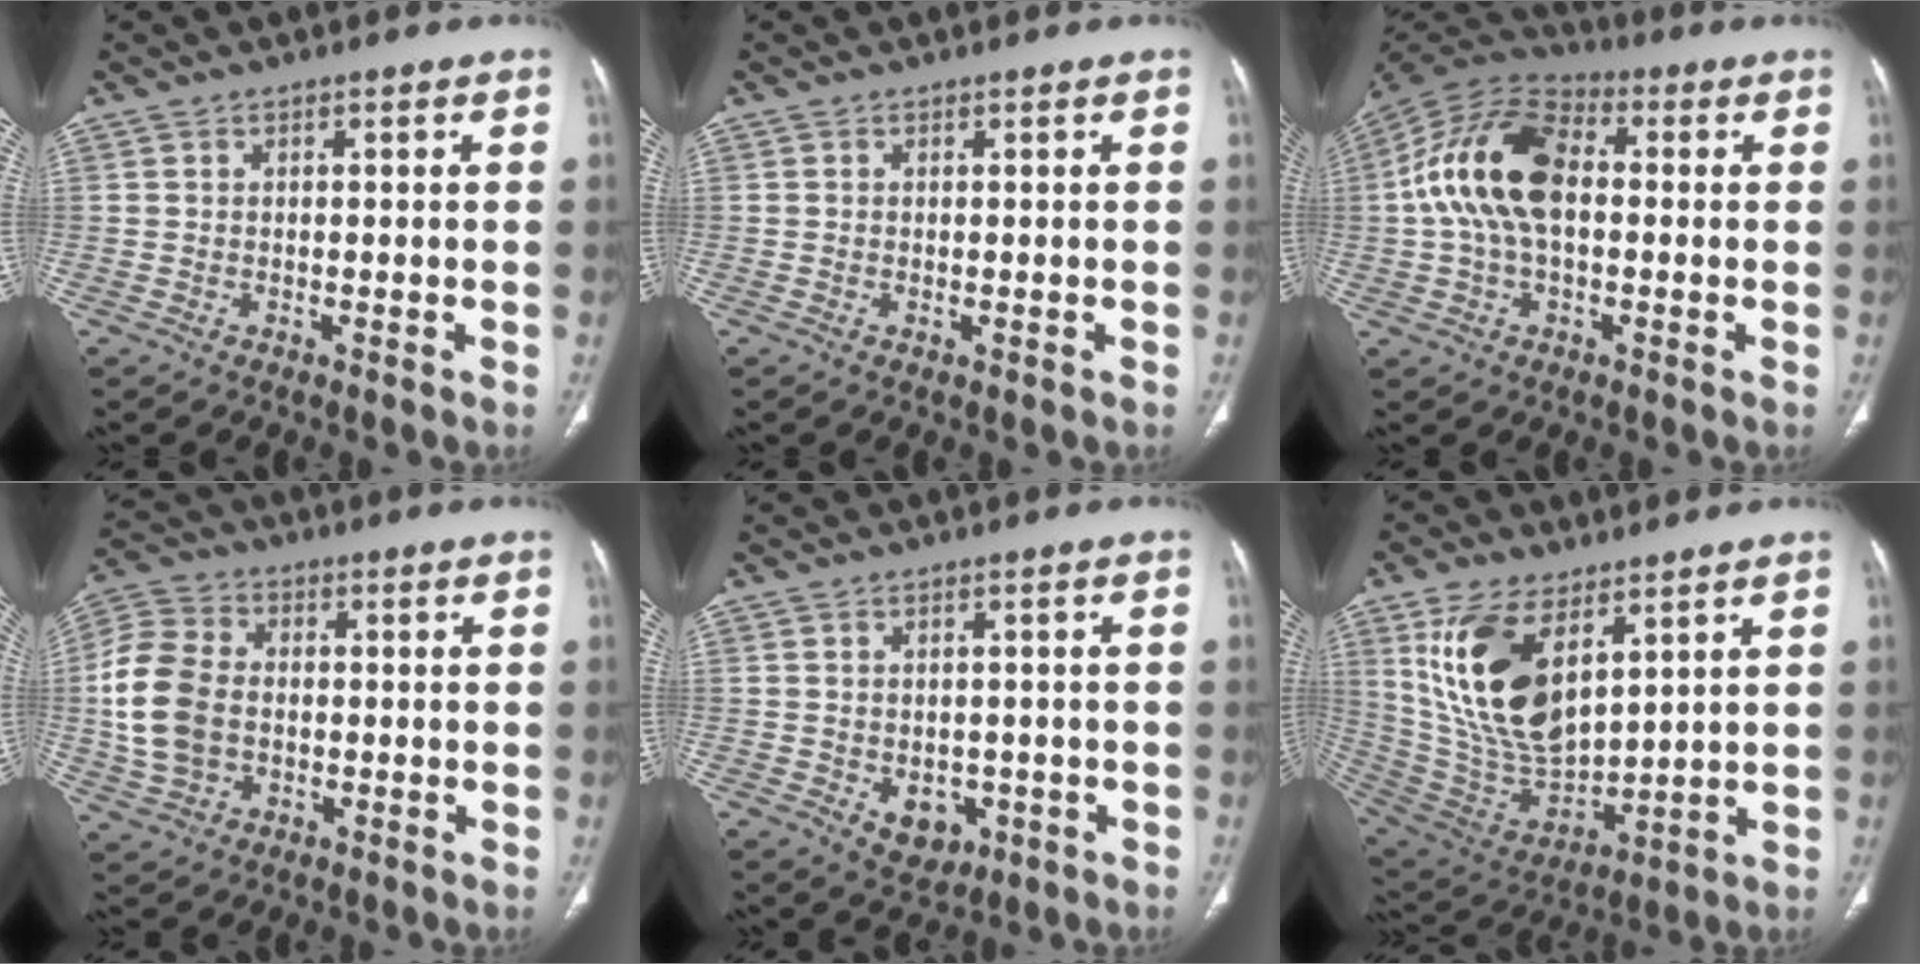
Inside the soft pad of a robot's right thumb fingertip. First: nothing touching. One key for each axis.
{"total": 0.5, "fx": -0.1, "fy": 0.2, "fz": 0.5, "tx": -0.013, "ty": -0.003, "tz": -0.001}
{"total": 16.4, "fx": 1.0, "fy": 9.9, "fz": 13.1, "tx": -0.247, "ty": 0.035, "tz": 0.009}
{"total": 13.6, "fx": -0.5, "fy": 10.0, "fz": 9.2, "tx": -0.181, "ty": 0.016, "tz": -0.010}
{"total": 4.4, "fx": -1.4, "fy": 3.2, "fz": 2.6, "tx": -0.024, "ty": 0.005, "tz": -0.007}
{"total": 19.2, "fx": 8.0, "fy": 9.8, "fz": 14.4, "tx": -0.257, "ty": -0.035, "tz": 0.170}